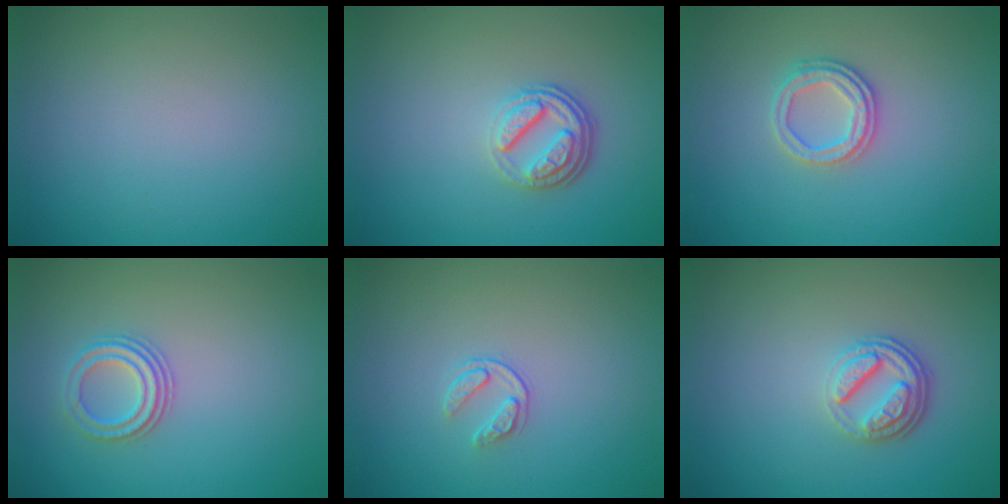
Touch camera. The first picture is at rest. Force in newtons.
{"total": 3.5, "press": 2.6, "slide": 2.3}
{"total": 2.5, "press": 2.4, "slide": 0.8}
{"total": 2.6, "press": 2.3, "slide": 1.2}
{"total": 1.6, "press": 1.0, "slide": 1.2}
{"total": 3.5, "press": 2.6, "slide": 2.3}